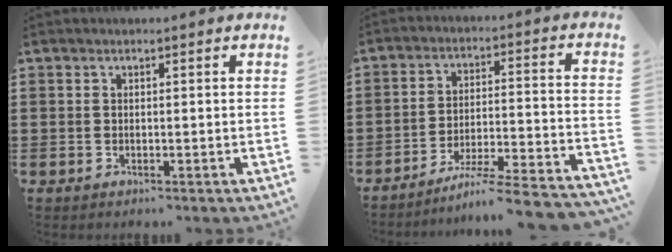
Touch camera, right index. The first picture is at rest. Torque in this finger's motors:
{"motor_torque": [2.09, 0.05, 0.35, 0.11]}